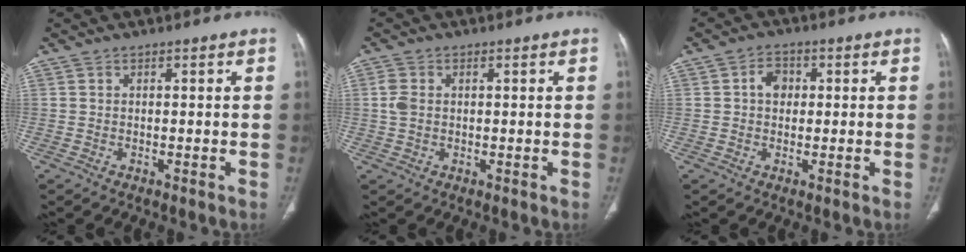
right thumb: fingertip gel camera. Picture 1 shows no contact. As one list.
[{"total": 2.8, "force": [0.3, 2.0, 2.0], "torque": [-0.054, 0.006, 0.004]}, {"total": 3.8, "force": [0.6, 3.0, 2.2], "torque": [-0.020, 0.008, 0.005]}]